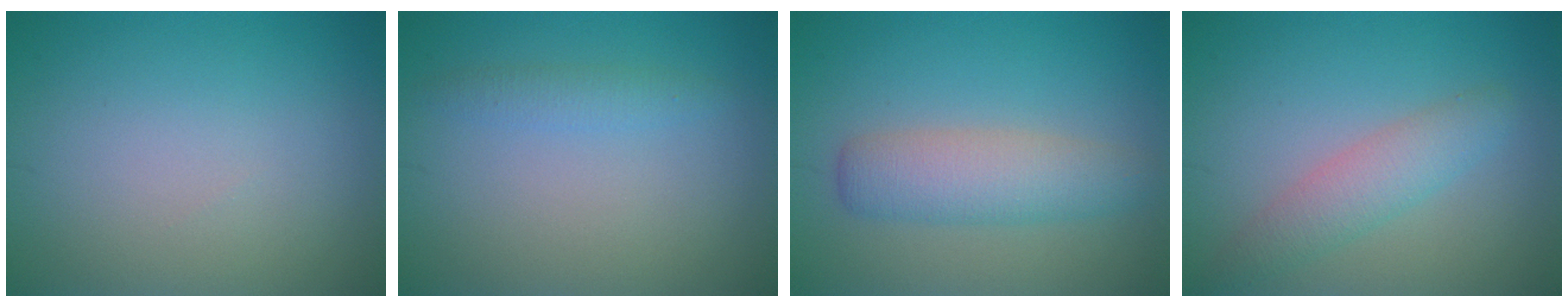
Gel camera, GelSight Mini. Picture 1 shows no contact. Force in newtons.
{"total": 1.4, "press": 1.4, "slide": 0.1}
{"total": 4.1, "press": 4.1, "slide": 0.2}
{"total": 3.0, "press": 2.9, "slide": 0.2}